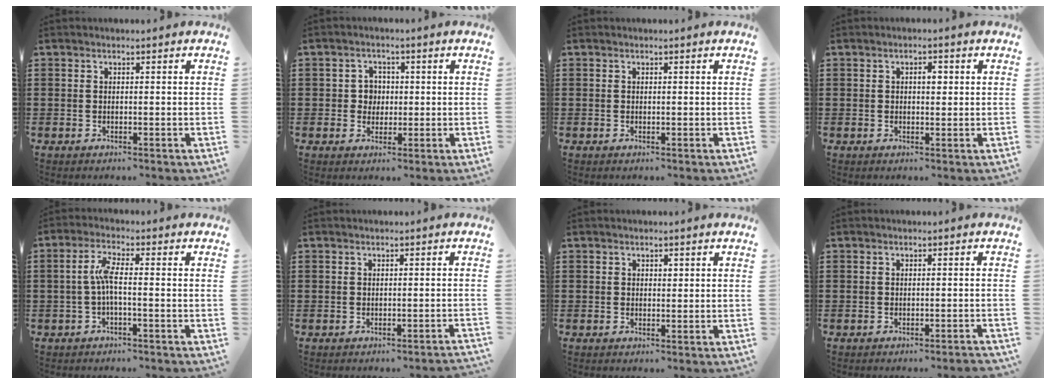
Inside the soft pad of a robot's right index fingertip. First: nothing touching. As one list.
[{"total": 3.1, "force": [0.1, 2.9, 1.3], "torque": [-0.037, 0.010, -0.003]}, {"total": 0.0}, {"total": 2.0, "force": [0.3, 0.9, 1.7], "torque": [-0.027, 0.004, 0.002]}, {"total": 4.3, "force": [-0.7, 0.8, 4.2], "torque": [-0.093, -0.002, -0.020]}, {"total": 0.8, "force": [-0.6, -0.1, 0.4], "torque": [-0.009, -0.002, -0.013]}, {"total": 0.6, "force": [0.3, 0.5, 0.4], "torque": [-0.007, 0.002, 0.005]}, {"total": 0.9, "force": [-0.8, -0.2, 0.5], "torque": [-0.009, -0.003, -0.015]}]